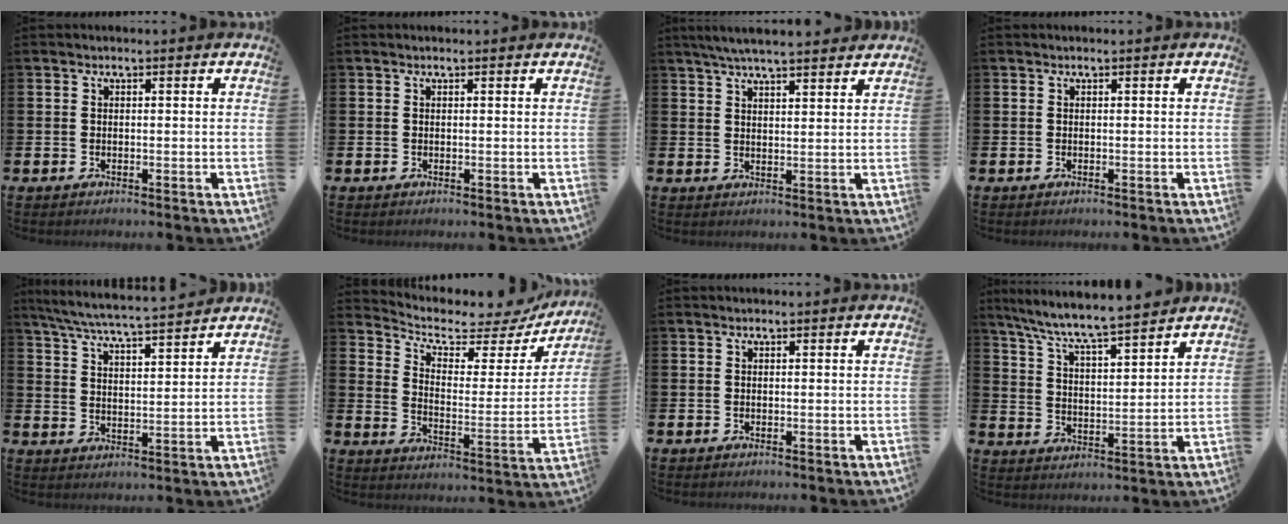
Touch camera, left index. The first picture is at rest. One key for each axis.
{"total": 0.0}
{"total": 5.1, "fx": 4.8, "fy": 0.5, "fz": 1.7, "tx": -0.045, "ty": -0.013, "tz": 0.087}
{"total": 0.0}
{"total": 6.4, "fx": 6.1, "fy": 0.0, "fz": 1.9, "tx": -0.060, "ty": -0.040, "tz": 0.107}
{"total": 5.8, "fx": 5.0, "fy": 2.3, "fz": 1.7, "tx": -0.055, "ty": -0.044, "tz": 0.076}
{"total": 0.0}
{"total": 7.6, "fx": 7.2, "fy": 0.2, "fz": 2.5, "tx": -0.082, "ty": -0.050, "tz": 0.126}